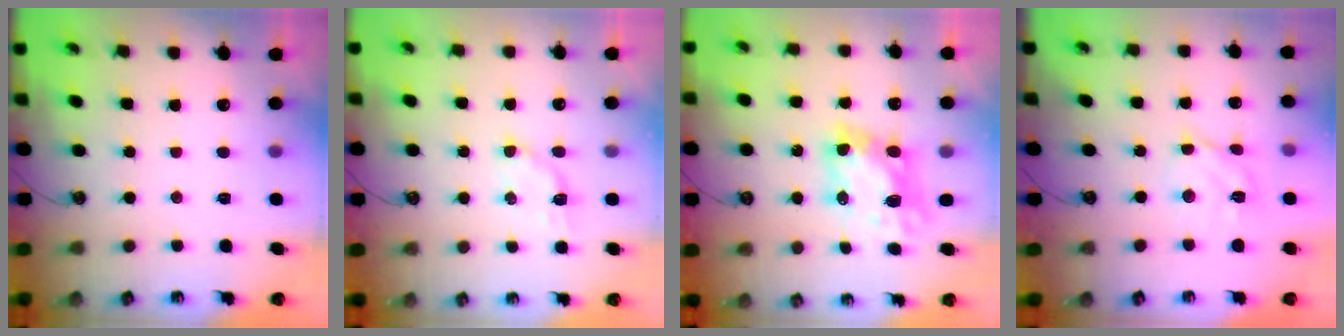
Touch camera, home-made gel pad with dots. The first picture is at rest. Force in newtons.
{"total": 3.1, "press": 3.1, "slide": 0.5}
{"total": 7.0, "press": 7.0, "slide": 0.6}
{"total": 10.7, "press": 10.6, "slide": 1.4}